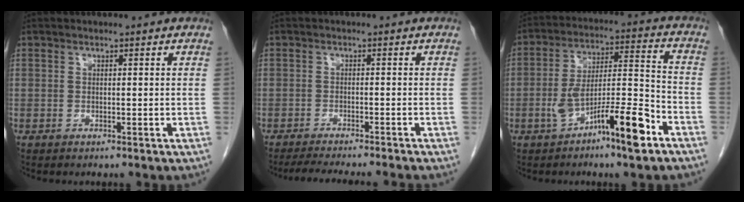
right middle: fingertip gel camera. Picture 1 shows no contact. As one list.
[{"total": 8.7, "force": [-7.8, -0.2, 3.6], "torque": [-0.044, -0.016, -0.116]}, {"total": 12.3, "force": [-6.4, 1.6, 10.4], "torque": [-0.185, 0.015, -0.107]}]